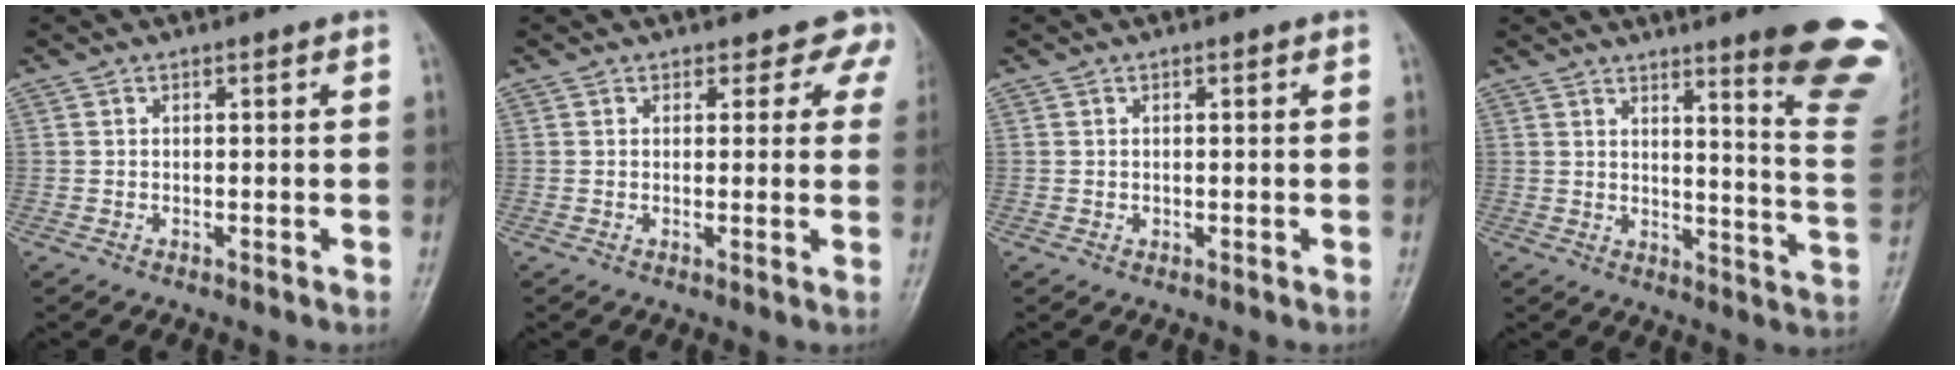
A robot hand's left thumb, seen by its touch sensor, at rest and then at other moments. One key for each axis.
{"total": 4.9, "fx": 4.0, "fy": 2.9, "fz": 0.4, "tx": 0.042, "ty": -0.016, "tz": 0.023}
{"total": 0.5, "fx": 0.1, "fy": 0.5, "fz": 0.2, "tx": 0.005, "ty": 0.001, "tz": 0.001}
{"total": 18.3, "fx": 12.6, "fy": 1.6, "fz": 13.2, "tx": -0.133, "ty": -0.098, "tz": 0.152}